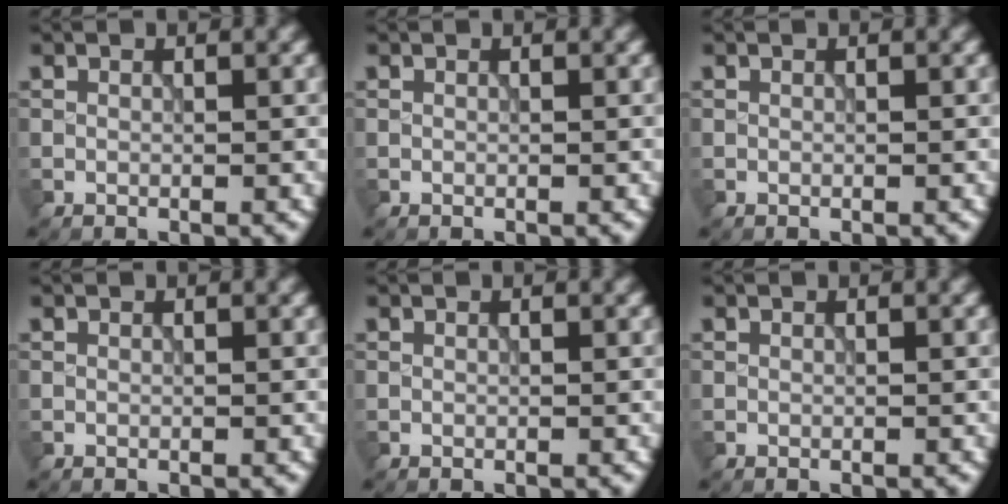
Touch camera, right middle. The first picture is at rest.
{"total": 0.0}
{"total": 0.0}
{"total": 0.0}
{"total": 0.0}
{"total": 0.0}